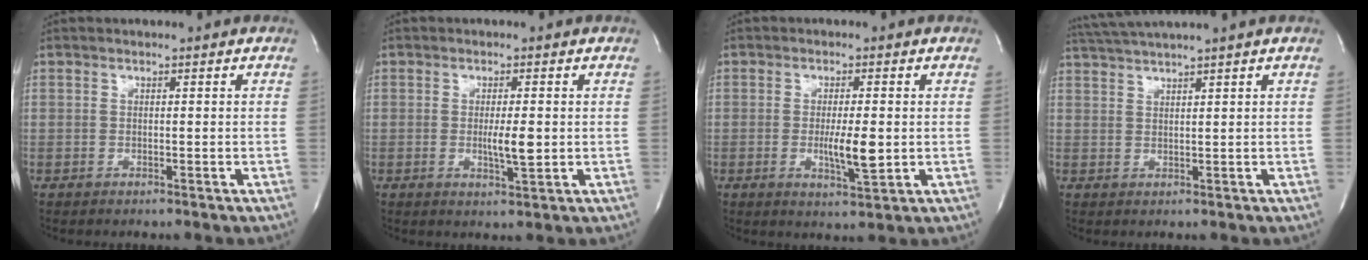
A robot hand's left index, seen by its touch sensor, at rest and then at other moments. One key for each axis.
{"total": 3.5, "fx": -0.2, "fy": 0.5, "fz": 3.5, "tx": -0.062, "ty": -0.009, "tz": -0.002}
{"total": 5.0, "fx": -0.5, "fy": 0.8, "fz": 5.0, "tx": -0.090, "ty": -0.012, "tz": -0.007}
{"total": 6.0, "fx": 5.2, "fy": -1.7, "fz": 2.4, "tx": -0.040, "ty": 0.016, "tz": 0.091}